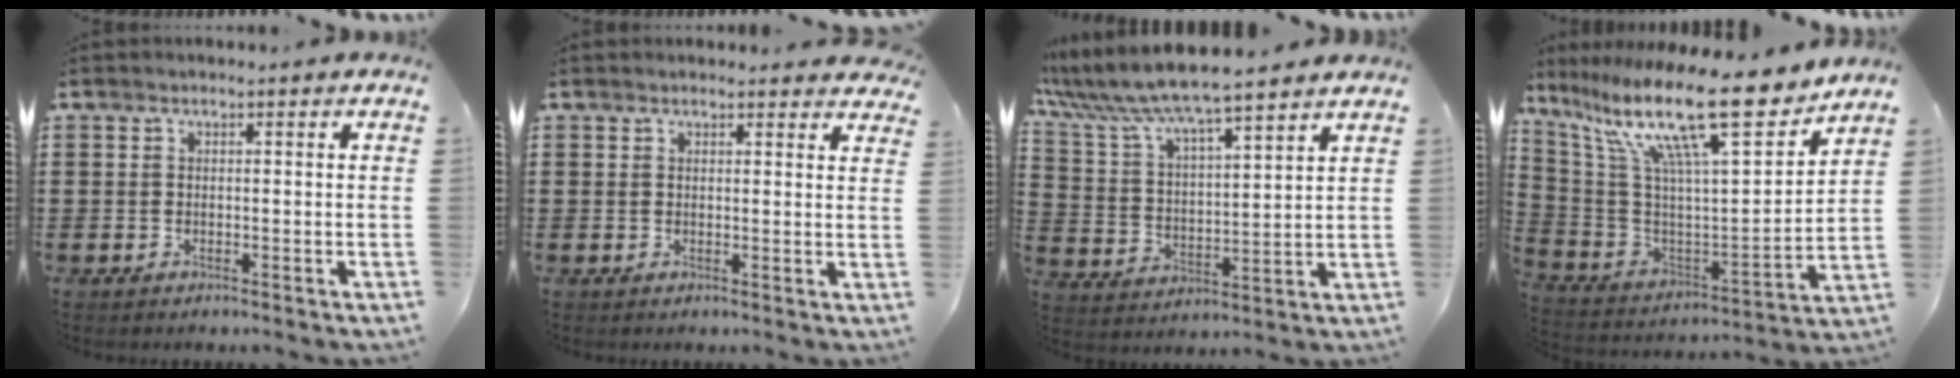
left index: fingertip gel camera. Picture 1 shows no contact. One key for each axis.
{"total": 1.7, "fx": 1.6, "fy": 0.4, "fz": 0.4, "tx": -0.002, "ty": 0.000, "tz": 0.029}
{"total": 7.5, "fx": 6.9, "fy": 0.2, "fz": 3.0, "tx": -0.089, "ty": -0.037, "tz": 0.115}
{"total": 18.0, "fx": 12.9, "fy": 2.5, "fz": 12.3, "tx": -0.251, "ty": -0.084, "tz": 0.205}